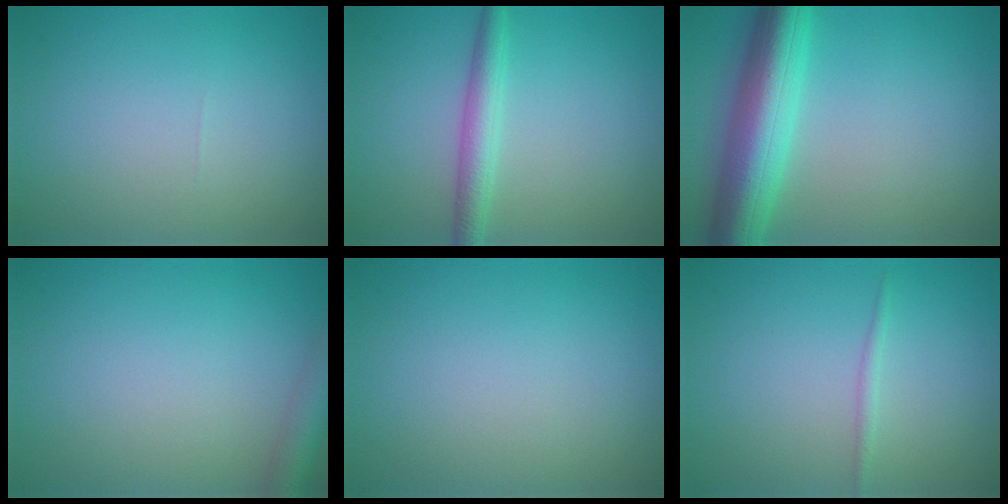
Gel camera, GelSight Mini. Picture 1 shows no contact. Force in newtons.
{"total": 2.6, "press": 2.6, "slide": 0.0}
{"total": 8.2, "press": 8.1, "slide": 0.4}
{"total": 3.3, "press": 3.3, "slide": 0.2}
{"total": 0.0}
{"total": 0.8, "press": 0.8, "slide": 0.1}